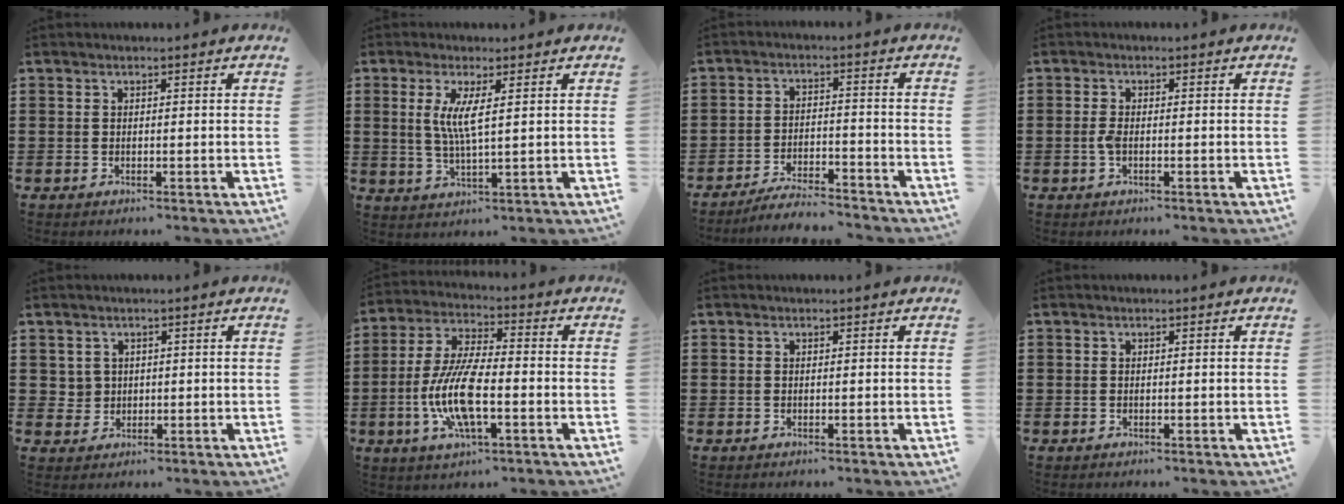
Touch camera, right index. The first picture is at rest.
{"total": 5.0, "force": [1.2, 0.4, 4.9], "torque": [-0.098, -0.005, 0.019]}
{"total": 4.6, "force": [-4.5, 0.1, 1.1], "torque": [-0.027, 0.000, -0.092]}
{"total": 1.7, "force": [-0.5, 0.6, 1.5], "torque": [-0.044, -0.006, -0.014]}
{"total": 2.1, "force": [0.7, 1.9, 0.2], "torque": [-0.014, 0.010, 0.012]}
{"total": 11.2, "force": [-2.9, 3.7, 10.1], "torque": [-0.226, -0.013, -0.059]}
{"total": 0.0}
{"total": 0.0}